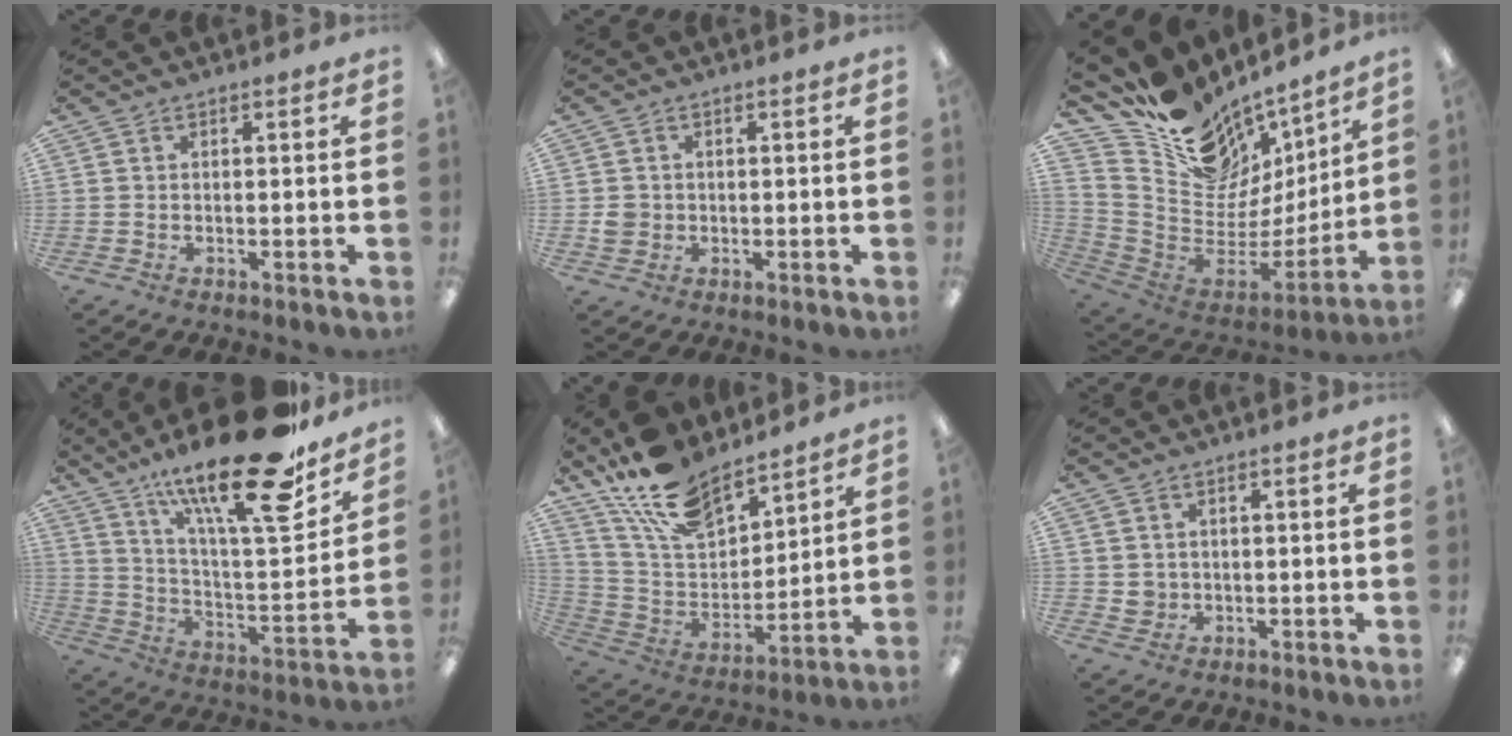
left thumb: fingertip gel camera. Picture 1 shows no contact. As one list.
[{"total": 2.7, "force": [0.0, 2.5, 1.0], "torque": [-0.010, 0.000, -0.001]}, {"total": 15.4, "force": [11.2, 9.5, 4.6], "torque": [-0.084, -0.120, 0.210]}, {"total": 26.5, "force": [18.4, 6.6, 17.9], "torque": [-0.276, -0.120, 0.297]}, {"total": 16.3, "force": [13.1, 6.9, 6.9], "torque": [-0.151, -0.075, 0.243]}, {"total": 2.2, "force": [1.0, 2.0, 0.4], "torque": [-0.011, 0.002, 0.018]}]